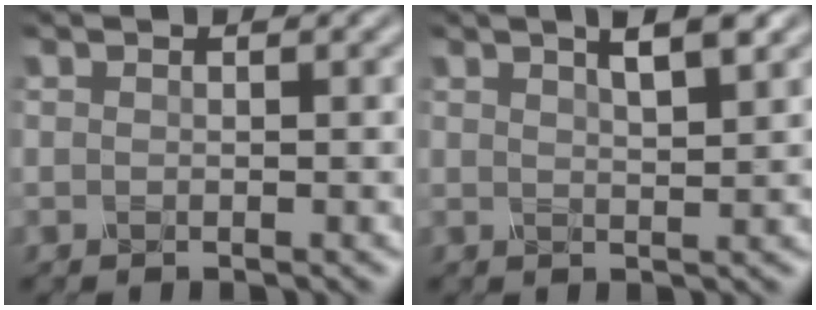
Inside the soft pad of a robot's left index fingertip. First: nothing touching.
{"total": 3.7, "force": [2.2, 0.9, 2.9], "torque": [-0.029, 0.014, 0.021]}